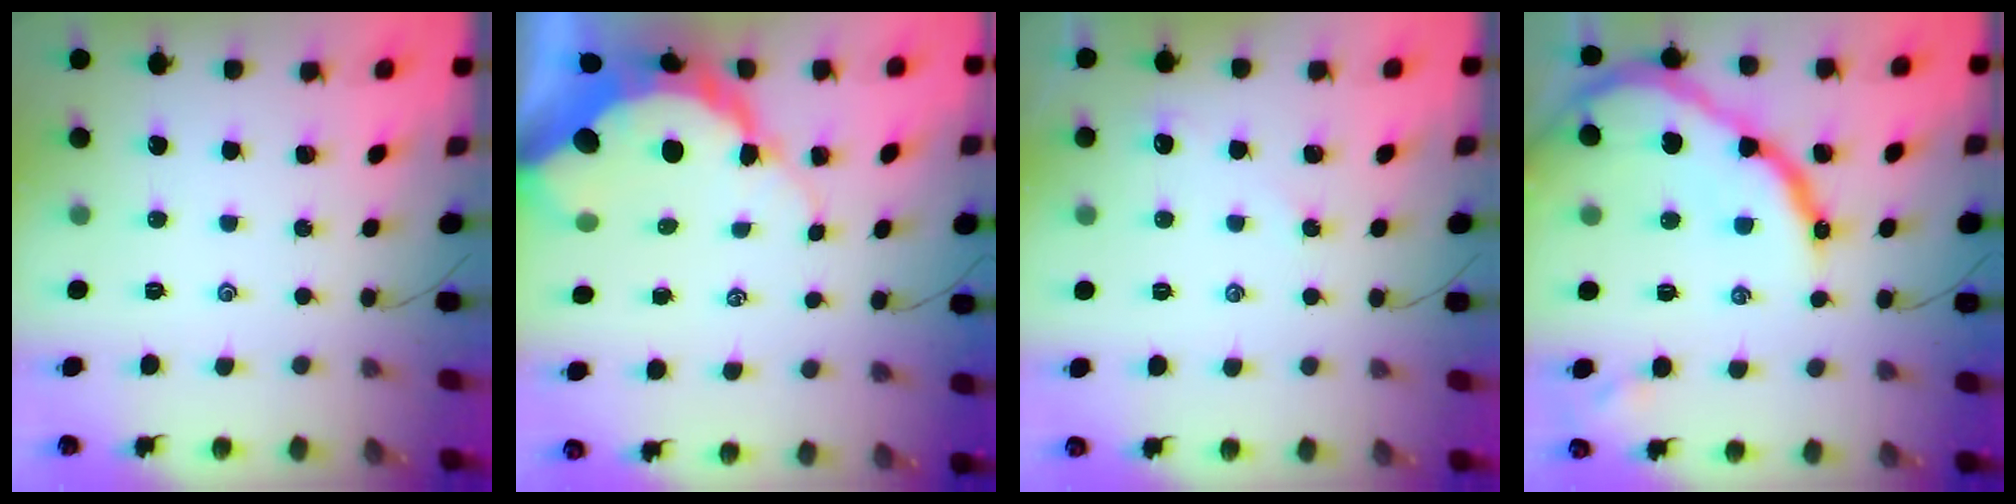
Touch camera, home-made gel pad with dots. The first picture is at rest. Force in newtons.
{"total": 13.1, "press": 13.0, "slide": 1.2}
{"total": 2.3, "press": 2.3, "slide": 0.3}
{"total": 20.7, "press": 20.6, "slide": 1.7}